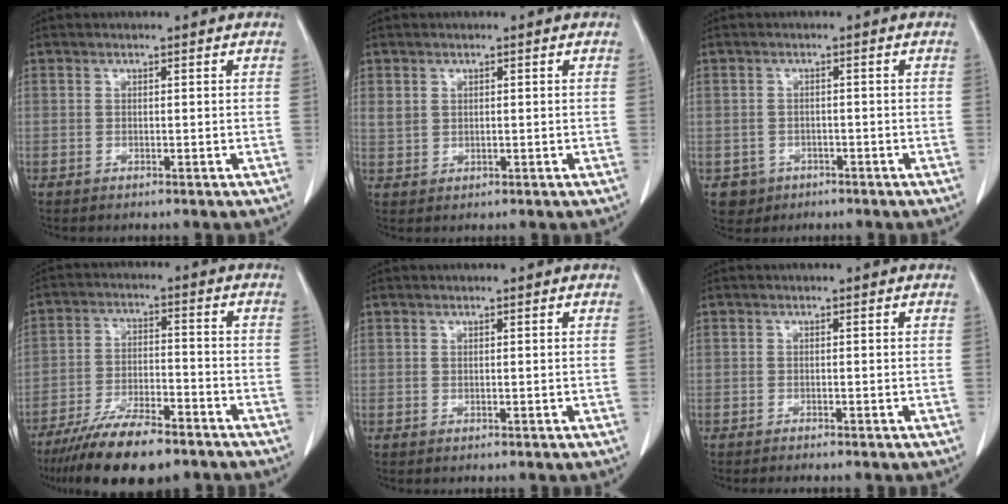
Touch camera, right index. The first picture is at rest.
{"total": 2.1, "force": [0.9, 1.7, 0.8], "torque": [-0.017, 0.006, 0.024]}
{"total": 3.1, "force": [-1.4, 2.7, 0.0], "torque": [0.005, 0.012, -0.017]}
{"total": 13.3, "force": [-10.4, 3.1, 7.7], "torque": [-0.134, -0.017, -0.176]}
{"total": 0.0}
{"total": 1.3, "force": [-1.2, -0.2, 0.5], "torque": [-0.005, 0.000, -0.015]}